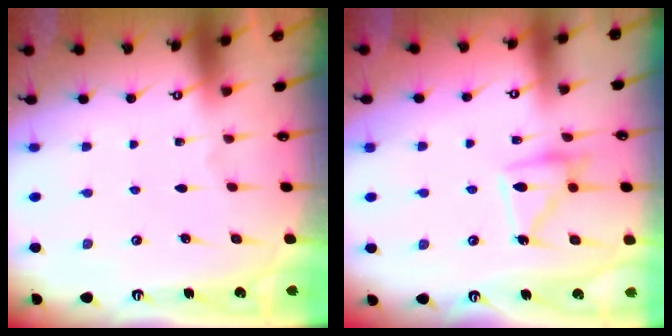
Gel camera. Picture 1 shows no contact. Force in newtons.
{"total": 12.7, "press": 12.7, "slide": 1.1}